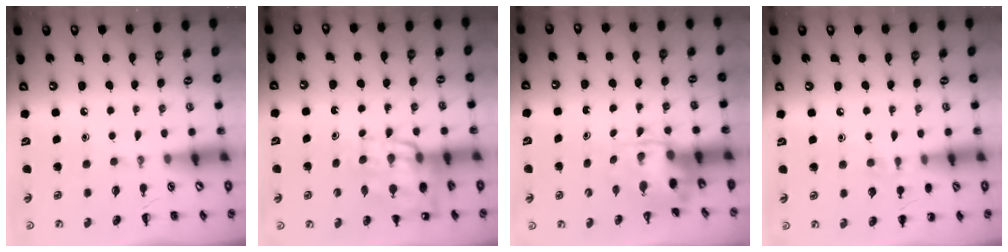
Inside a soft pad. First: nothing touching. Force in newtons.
{"total": 16.4, "press": 15.9, "slide": 3.9}
{"total": 3.9, "press": 3.8, "slide": 0.8}
{"total": 5.9, "press": 5.6, "slide": 1.8}